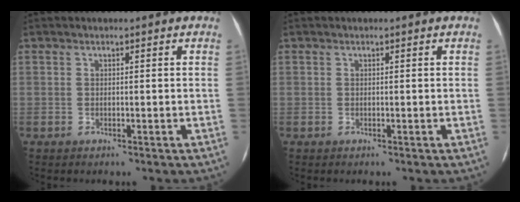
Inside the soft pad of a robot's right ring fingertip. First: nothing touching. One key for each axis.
{"total": 0.0}